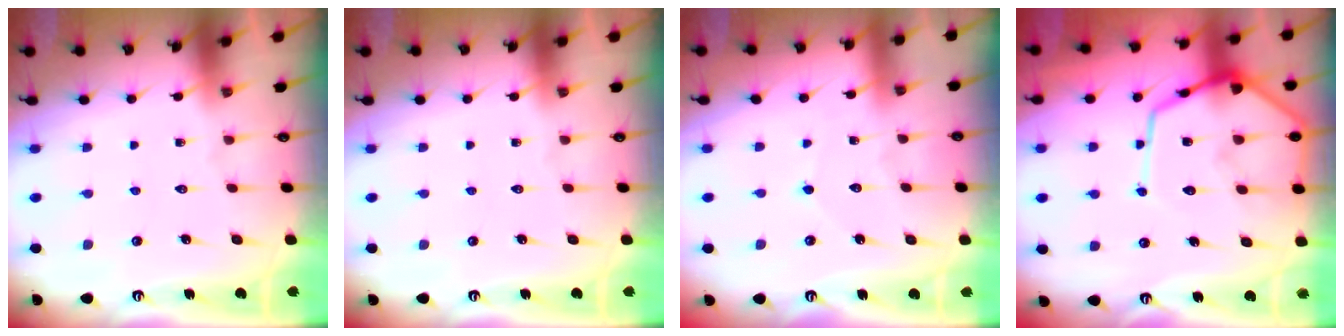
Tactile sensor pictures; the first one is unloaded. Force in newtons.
{"total": 0.0}
{"total": 2.7, "press": 2.6, "slide": 0.3}
{"total": 15.2, "press": 15.1, "slide": 1.5}